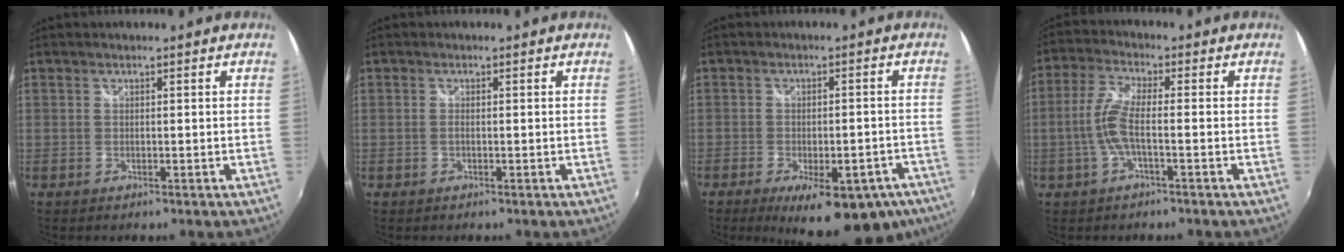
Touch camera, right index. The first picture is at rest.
{"total": 0.6, "force": [-0.3, -0.1, 0.6], "torque": [-0.011, 0.001, -0.005]}
{"total": 17.3, "force": [-11.5, 6.5, 11.1], "torque": [-0.170, -0.024, -0.142]}
{"total": 6.5, "force": [-1.6, 1.1, 6.2], "torque": [-0.140, 0.004, -0.031]}